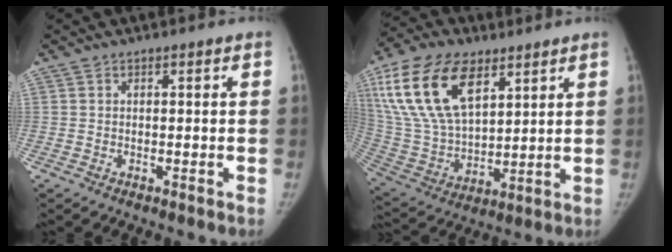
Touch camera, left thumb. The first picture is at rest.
{"total": 21.7, "force": [10.2, 11.6, 15.3], "torque": [-0.292, -0.024, 0.200]}